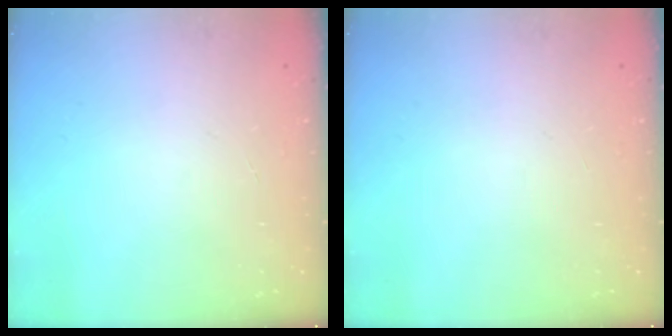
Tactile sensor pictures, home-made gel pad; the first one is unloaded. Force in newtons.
{"total": 0.0}